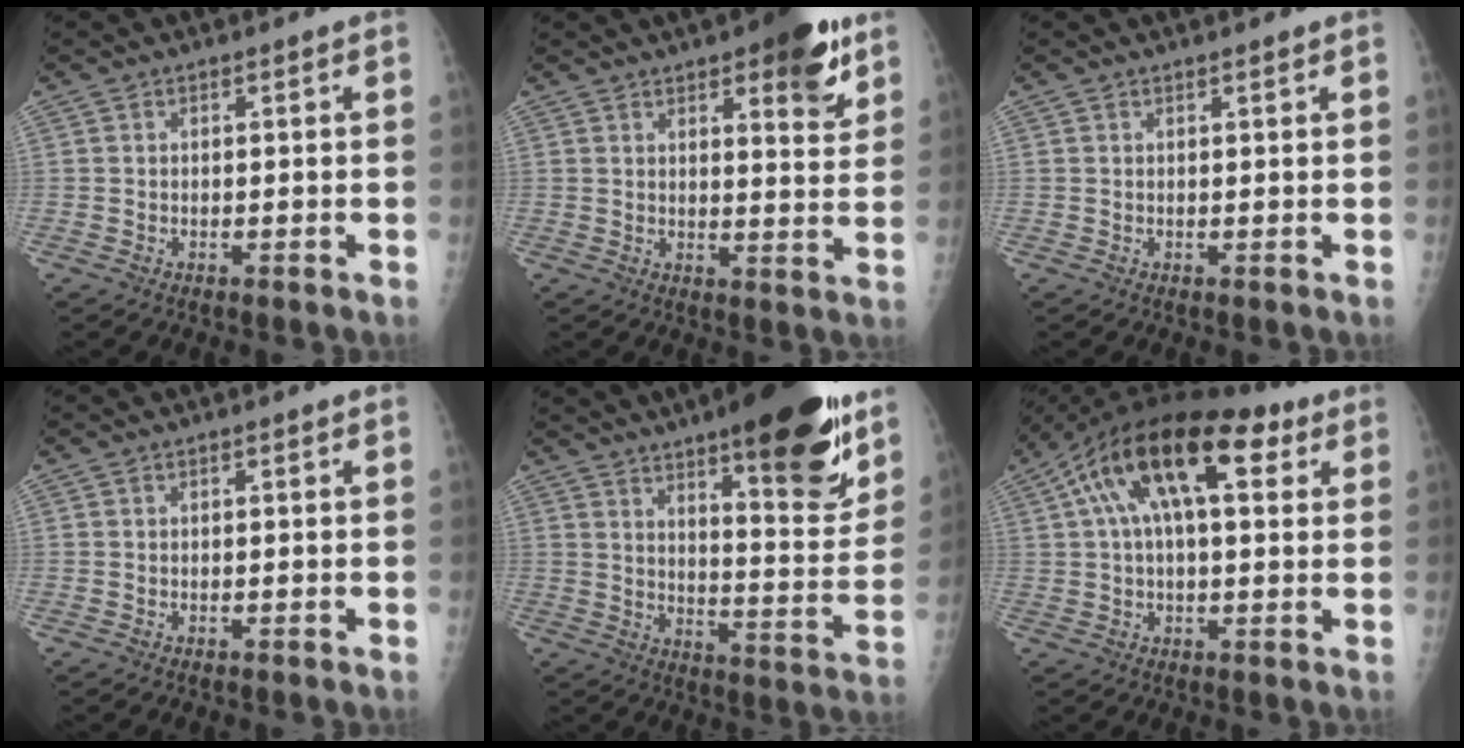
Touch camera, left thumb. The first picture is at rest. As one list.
[{"total": 11.2, "force": [6.5, 3.7, 8.4], "torque": [-0.081, -0.031, 0.081]}, {"total": 0.7, "force": [0.5, 0.1, 0.4], "torque": [-0.008, -0.003, 0.009]}, {"total": 0.0}, {"total": 21.6, "force": [13.6, 5.4, 15.8], "torque": [-0.189, -0.078, 0.200]}, {"total": 17.5, "force": [6.2, 8.2, 14.2], "torque": [-0.232, 0.038, 0.096]}]